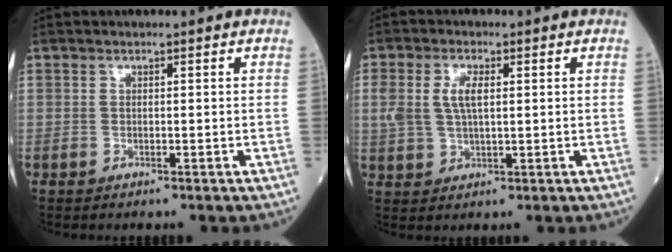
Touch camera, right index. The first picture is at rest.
{"total": 5.2, "force": [1.1, 2.3, 4.5], "torque": [-0.105, 0.011, 0.028]}